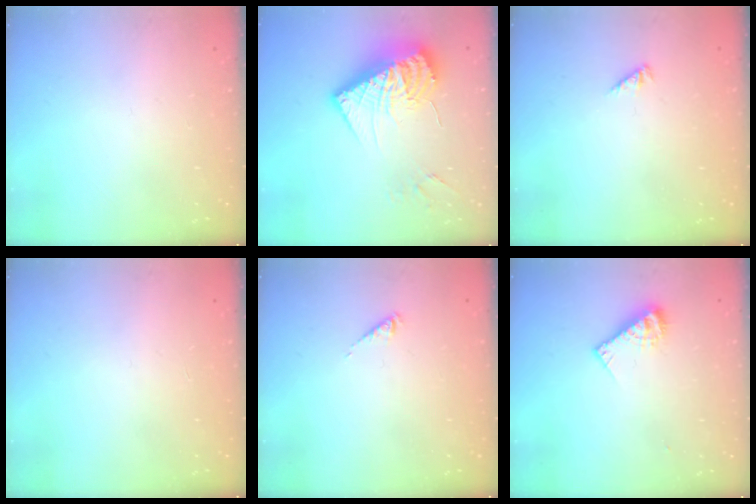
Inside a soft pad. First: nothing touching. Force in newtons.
{"total": 20.1, "press": 20.0, "slide": 1.7}
{"total": 1.1, "press": 1.1, "slide": 0.3}
{"total": 0.0}
{"total": 1.0, "press": 1.0, "slide": 0.3}
{"total": 7.7, "press": 7.7, "slide": 0.7}